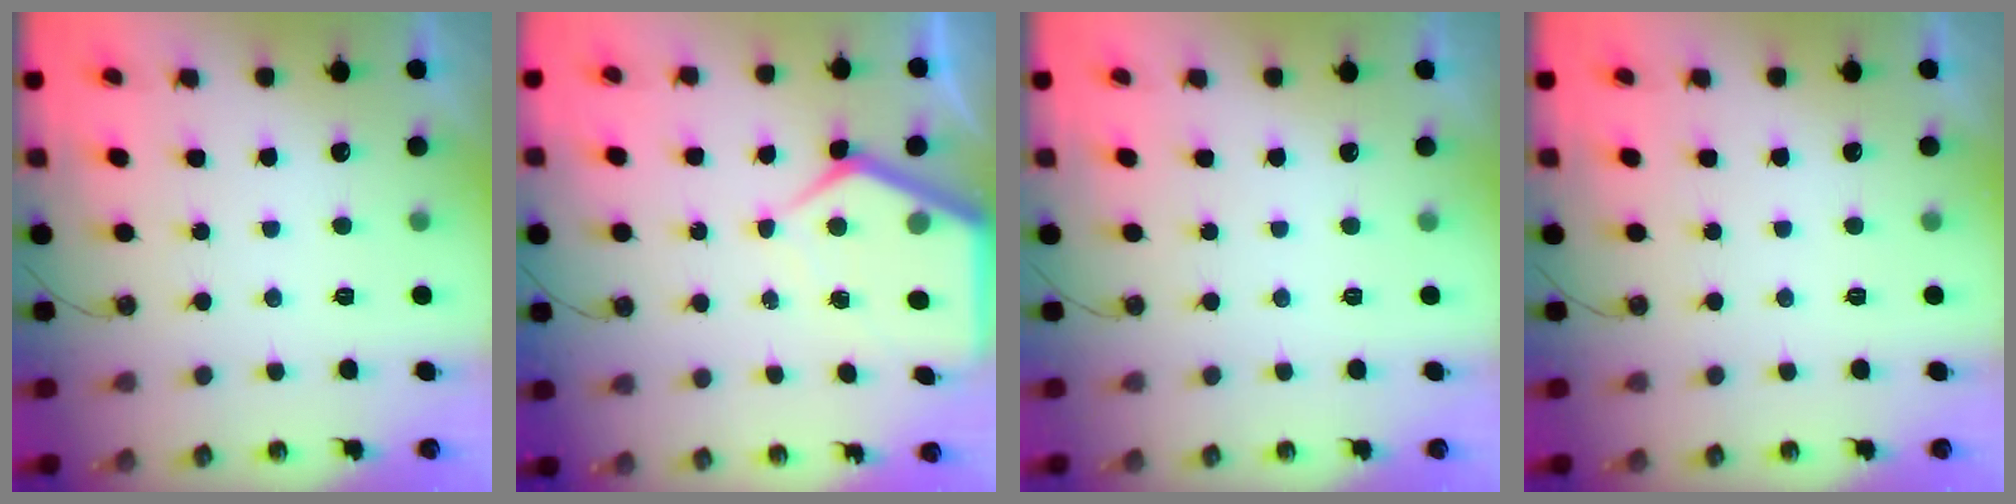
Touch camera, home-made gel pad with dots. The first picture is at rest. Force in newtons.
{"total": 7.6, "press": 7.6, "slide": 0.6}
{"total": 0.0}
{"total": 0.0}